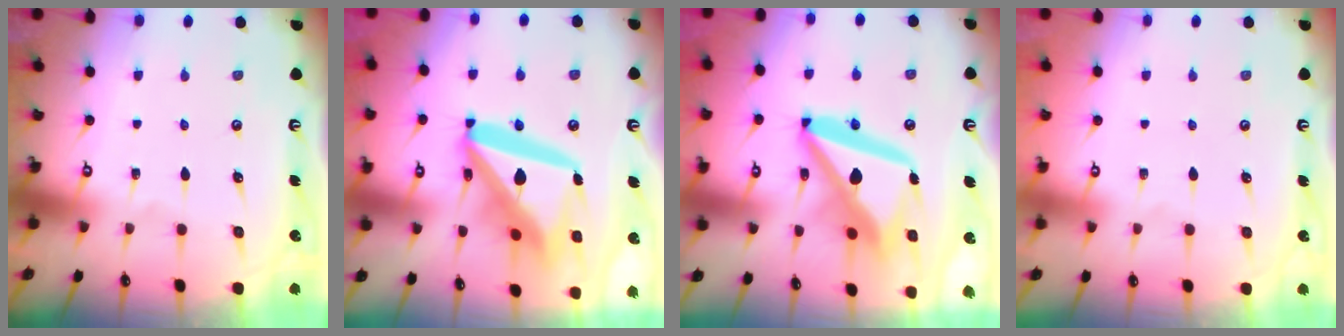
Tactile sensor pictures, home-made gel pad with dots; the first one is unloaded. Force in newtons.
{"total": 21.6, "press": 21.4, "slide": 2.6}
{"total": 17.4, "press": 17.2, "slide": 2.1}
{"total": 0.0}